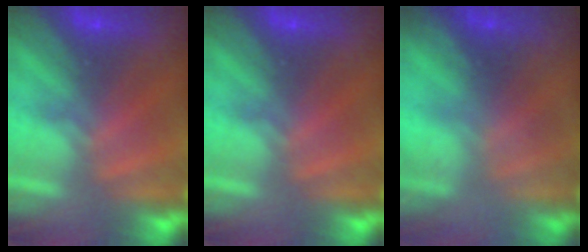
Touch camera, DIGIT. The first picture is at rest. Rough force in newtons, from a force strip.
{"total": 0.0}
{"total": 1.5}